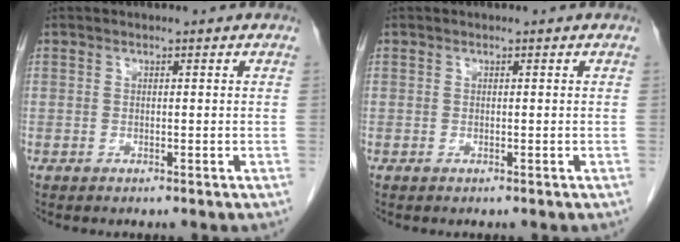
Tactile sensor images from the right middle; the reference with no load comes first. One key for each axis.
{"total": 0.0}